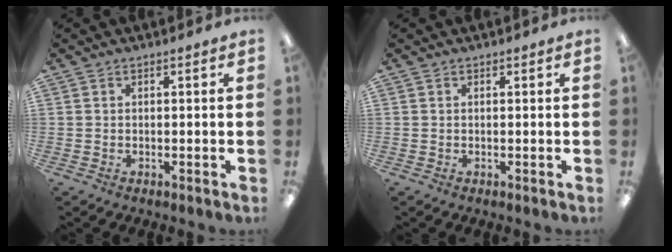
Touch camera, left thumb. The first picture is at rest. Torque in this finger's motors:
{"motor_torque": [-0.03, 0.02, -0.09, 0.09, 0.00]}